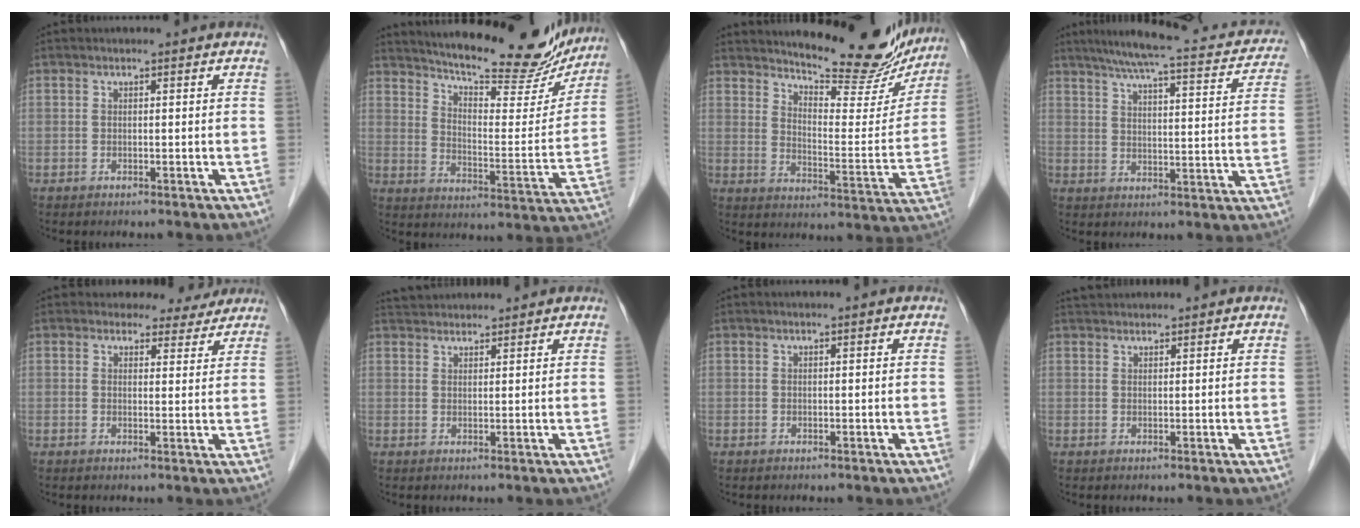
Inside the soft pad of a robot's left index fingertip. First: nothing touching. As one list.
[{"total": 21.9, "force": [19.6, 4.3, 8.9], "torque": [-0.129, -0.030, 0.260]}, {"total": 18.0, "force": [16.4, 3.8, 6.4], "torque": [-0.080, -0.047, 0.209]}, {"total": 21.3, "force": [18.2, 3.7, 10.4], "torque": [-0.148, 0.011, 0.221]}, {"total": 5.1, "force": [4.6, 2.1, 0.3], "torque": [0.006, -0.004, 0.043]}, {"total": 5.4, "force": [5.2, 0.9, 1.0], "torque": [-0.018, 0.040, 0.085]}, {"total": 0.5, "force": [0.5, 0.0, 0.2], "torque": [-0.004, 0.005, 0.008]}, {"total": 3.3, "force": [3.2, 0.5, 0.7], "torque": [-0.010, 0.036, 0.057]}]